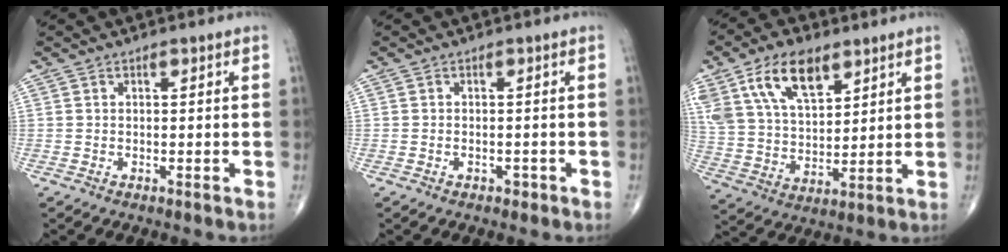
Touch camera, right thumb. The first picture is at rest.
{"total": 1.2, "force": [-0.6, 0.8, 0.5], "torque": [-0.008, 0.007, -0.007]}
{"total": 15.8, "force": [8.5, 8.5, 10.4], "torque": [-0.176, -0.025, 0.165]}